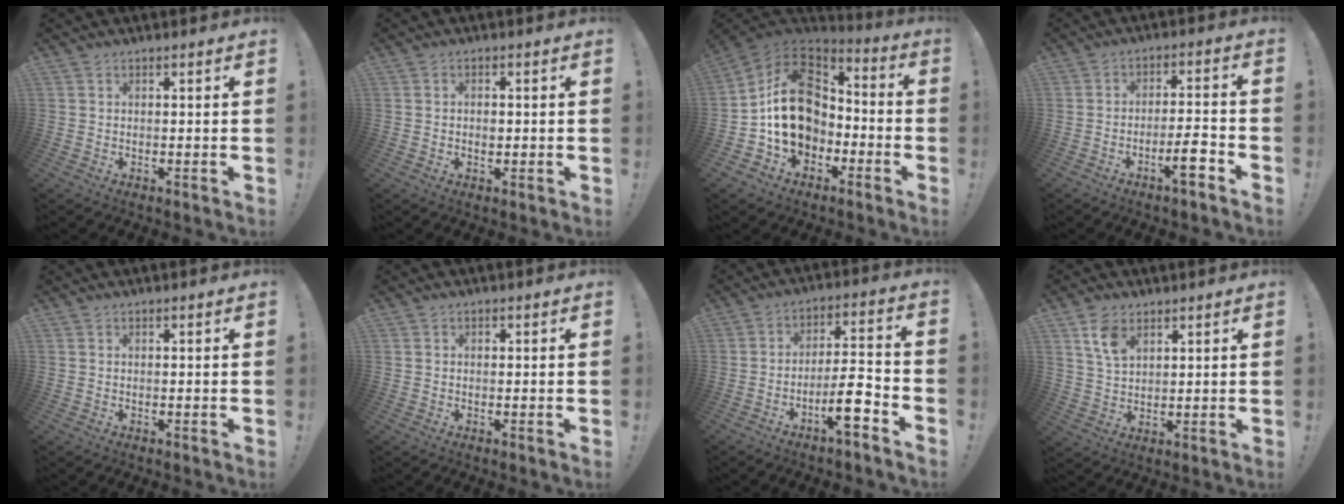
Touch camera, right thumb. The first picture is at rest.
{"total": 1.6, "force": [-0.4, 1.1, 1.1], "torque": [-0.004, -0.003, -0.009]}
{"total": 19.0, "force": [-0.2, 14.7, 12.0], "torque": [-0.194, 0.018, 0.013]}
{"total": 8.2, "force": [-4.6, 1.2, 6.7], "torque": [-0.091, 0.018, -0.078]}
{"total": 0.0}
{"total": 0.5, "force": [-0.2, 0.4, 0.3], "torque": [-0.003, 0.001, -0.003]}
{"total": 11.3, "force": [-6.0, 2.5, 9.3], "torque": [-0.137, 0.034, -0.100]}
{"total": 7.4, "force": [4.2, 4.4, 4.2], "torque": [-0.077, -0.012, 0.081]}